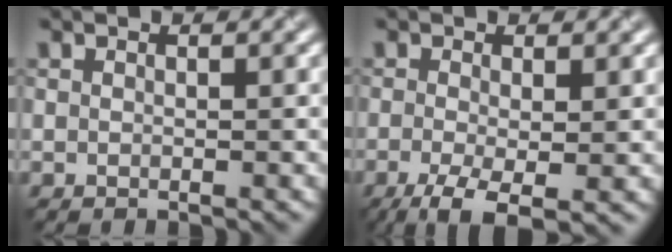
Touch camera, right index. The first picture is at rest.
{"total": 5.0, "force": [-1.9, 1.6, 4.3], "torque": [-0.088, -0.008, -0.036]}